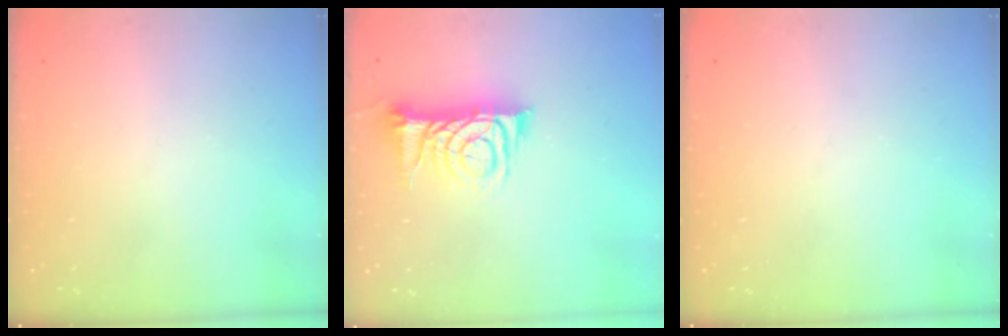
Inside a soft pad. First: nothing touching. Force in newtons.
{"total": 10.3, "press": 10.3, "slide": 1.0}
{"total": 0.0}